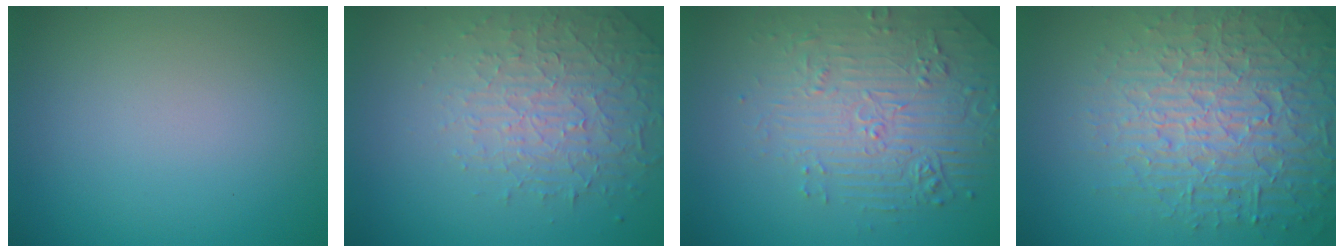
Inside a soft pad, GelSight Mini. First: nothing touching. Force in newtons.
{"total": 4.6, "press": 3.1, "slide": 3.3}
{"total": 4.5, "press": 4.2, "slide": 1.6}
{"total": 7.2, "press": 7.0, "slide": 1.8}